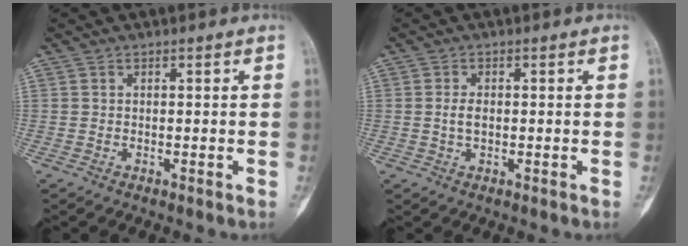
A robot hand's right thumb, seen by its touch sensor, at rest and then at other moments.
{"total": 2.1, "force": [-0.1, 1.2, 1.8], "torque": [-0.037, 0.000, -0.002]}